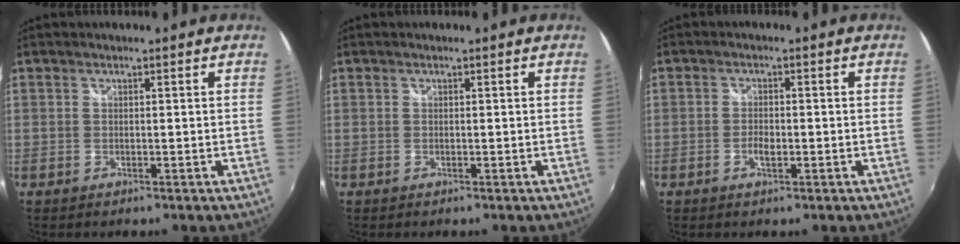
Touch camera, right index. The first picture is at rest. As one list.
[{"total": 0.0}, {"total": 2.4, "force": [-0.9, 1.1, 1.9], "torque": [-0.040, -0.002, -0.016]}]